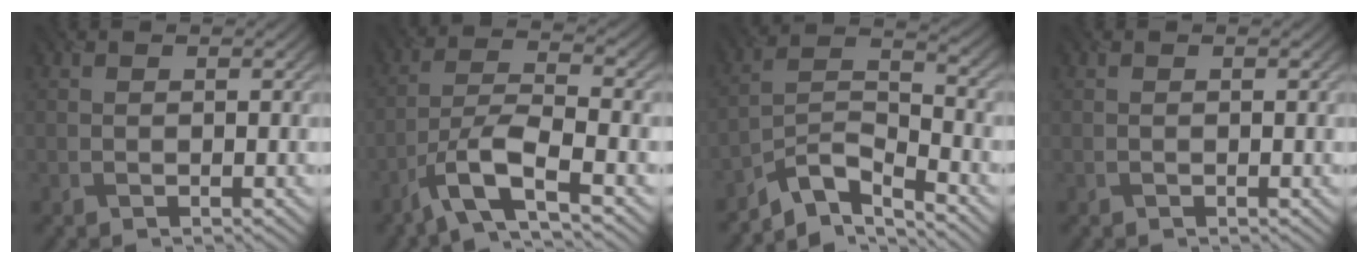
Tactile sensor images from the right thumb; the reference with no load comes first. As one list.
[{"total": 8.3, "force": [-5.0, 2.0, 6.3], "torque": [-0.120, 0.004, -0.106]}, {"total": 7.4, "force": [-5.9, 2.1, 3.8], "torque": [-0.068, -0.005, -0.126]}, {"total": 0.0}]